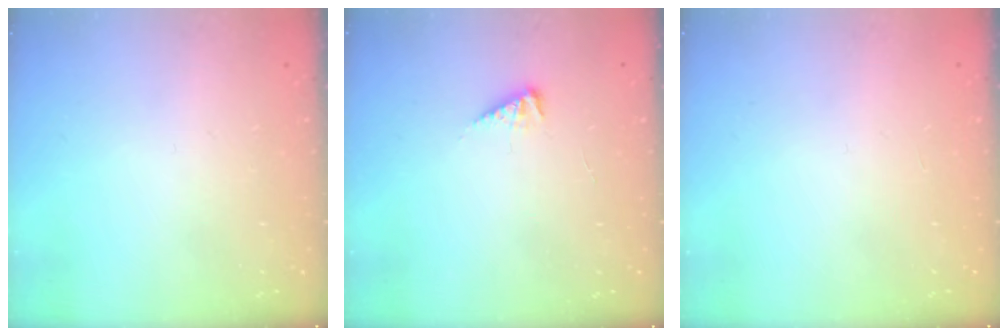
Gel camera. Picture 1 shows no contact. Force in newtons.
{"total": 3.2, "press": 3.2, "slide": 0.3}
{"total": 0.0}